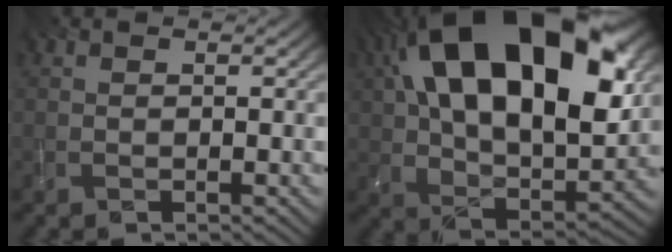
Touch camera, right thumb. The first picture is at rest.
{"total": 21.7, "force": [7.6, 12.2, 16.2], "torque": [-0.311, 0.042, 0.121]}